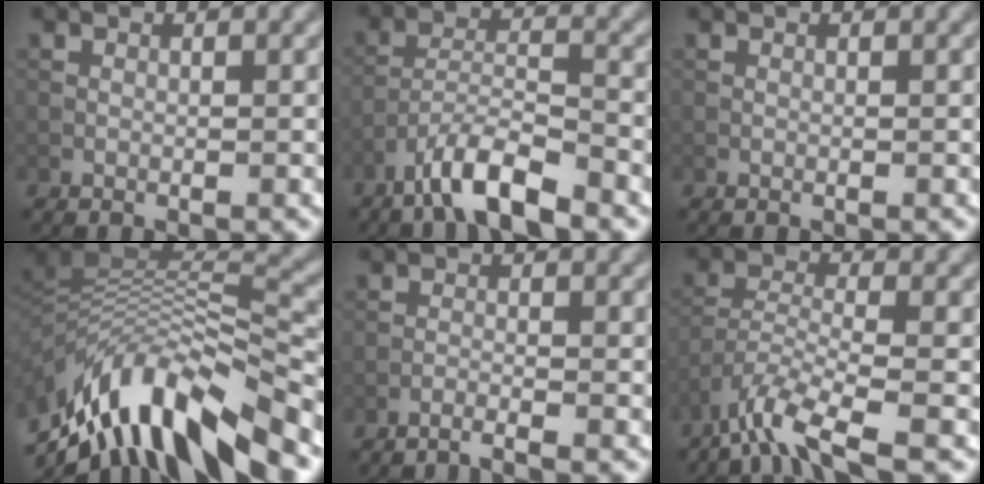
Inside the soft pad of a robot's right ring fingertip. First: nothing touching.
{"total": 5.6, "force": [-4.2, 1.1, 3.6], "torque": [-0.065, 0.003, -0.082]}
{"total": 0.0}
{"total": 12.2, "force": [-7.2, 4.3, 8.9], "torque": [-0.172, 0.019, -0.124]}
{"total": 1.7, "force": [-1.5, 0.0, 0.9], "torque": [-0.011, 0.003, -0.040]}
{"total": 4.9, "force": [-3.9, 0.6, 2.9], "torque": [-0.060, -0.007, -0.087]}